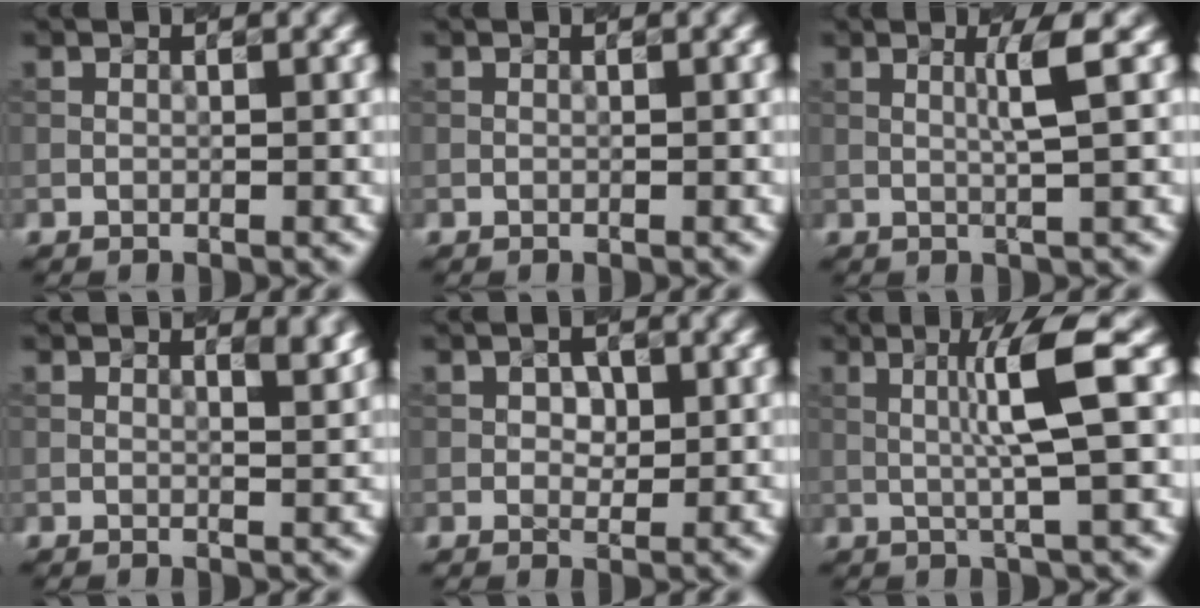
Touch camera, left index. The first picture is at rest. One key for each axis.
{"total": 0.0}
{"total": 2.4, "fx": 0.5, "fy": 0.1, "fz": 2.4, "tx": -0.045, "ty": 0.003, "tz": 0.006}
{"total": 1.8, "fx": 1.1, "fy": 0.5, "fz": 1.4, "tx": -0.012, "ty": -0.001, "tz": 0.015}
{"total": 2.1, "fx": 0.4, "fy": 1.4, "fz": 1.5, "tx": -0.022, "ty": 0.000, "tz": 0.005}
{"total": 4.7, "fx": 0.7, "fy": 0.0, "fz": 4.7, "tx": -0.084, "ty": 0.006, "tz": 0.014}